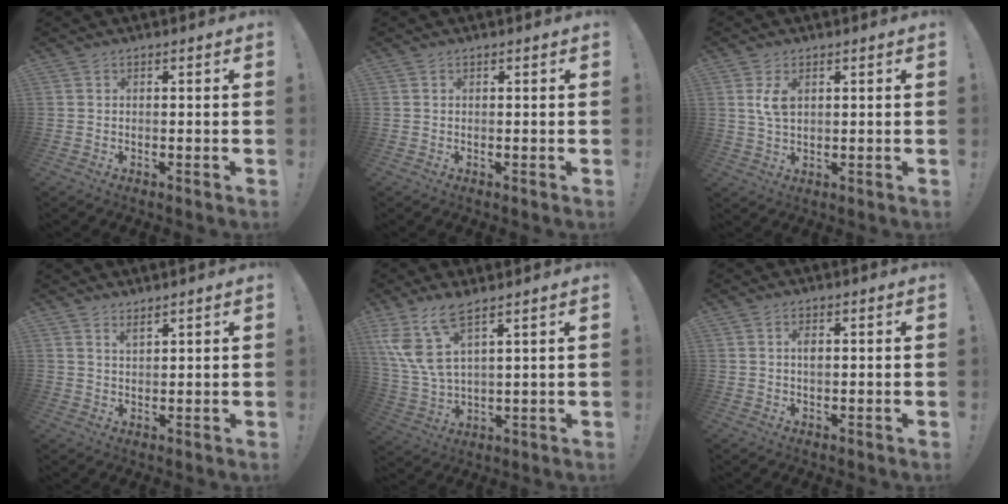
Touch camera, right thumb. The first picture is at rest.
{"total": 0.0}
{"total": 4.7, "force": [1.6, 2.5, 3.7], "torque": [-0.066, -0.005, 0.025]}
{"total": 2.4, "force": [2.1, 0.6, 0.9], "torque": [-0.005, -0.017, 0.037]}
{"total": 11.4, "force": [7.1, 3.7, 8.1], "torque": [-0.159, -0.037, 0.133]}
{"total": 2.1, "force": [0.4, 1.2, 1.7], "torque": [-0.020, -0.002, 0.002]}